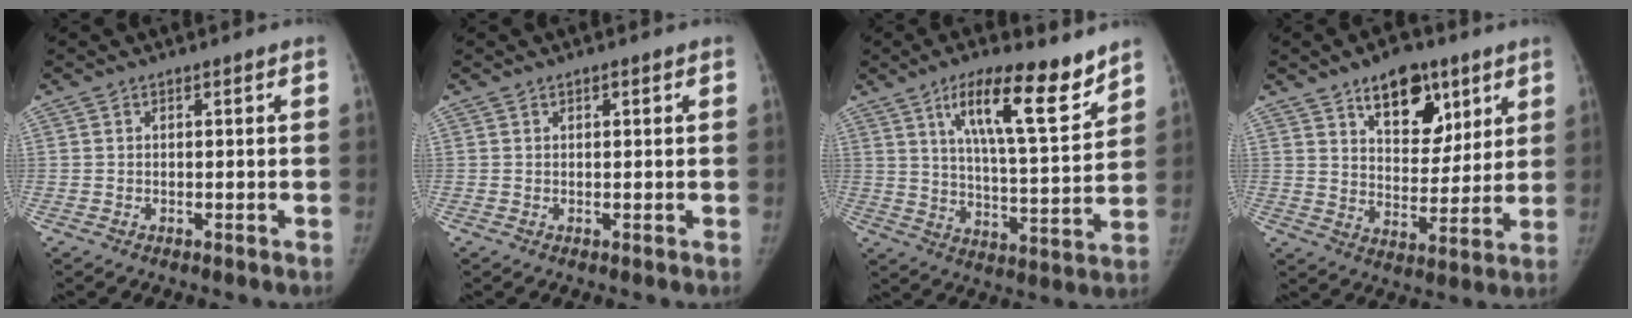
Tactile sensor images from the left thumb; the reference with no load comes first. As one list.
[{"total": 0.9, "force": [0.5, 0.5, 0.6], "torque": [-0.006, -0.001, 0.006]}, {"total": 16.2, "force": [10.1, 4.2, 11.8], "torque": [-0.164, -0.058, 0.170]}, {"total": 14.0, "force": [8.0, 8.0, 8.2], "torque": [-0.076, -0.043, 0.128]}]